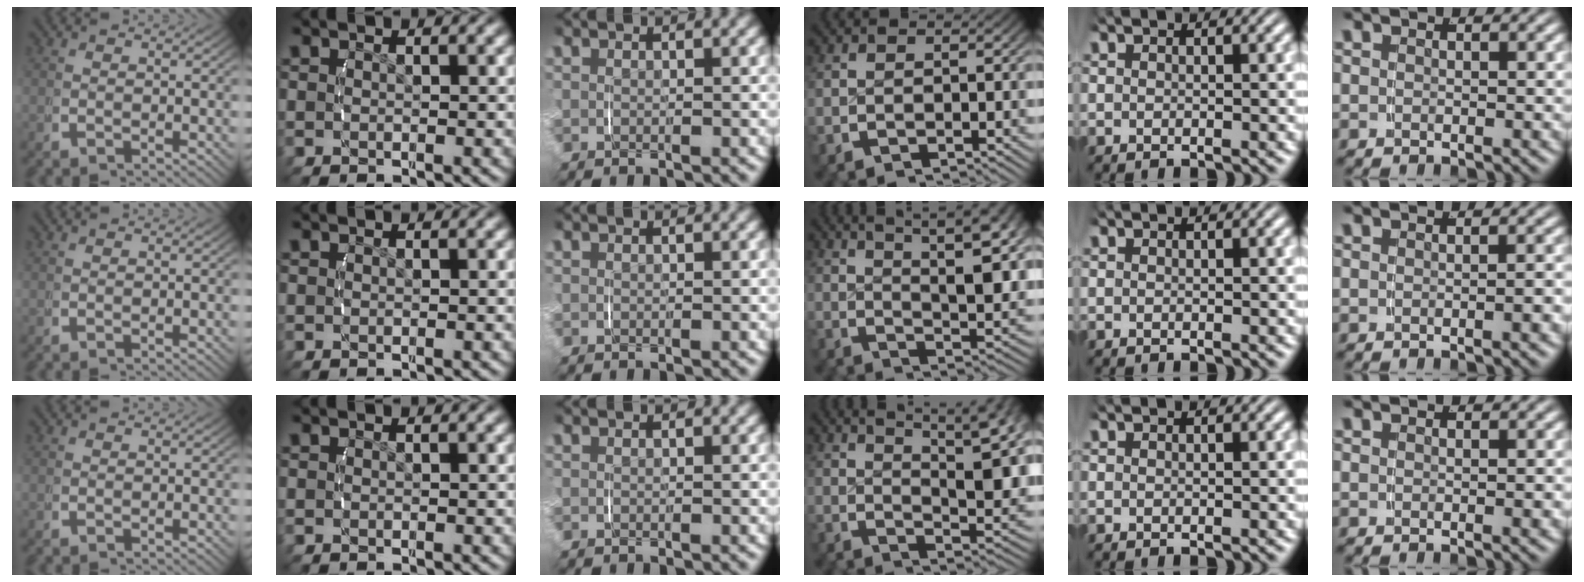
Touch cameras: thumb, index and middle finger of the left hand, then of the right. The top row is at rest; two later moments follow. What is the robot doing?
{"motion": "lift_and_place", "object": "string"}